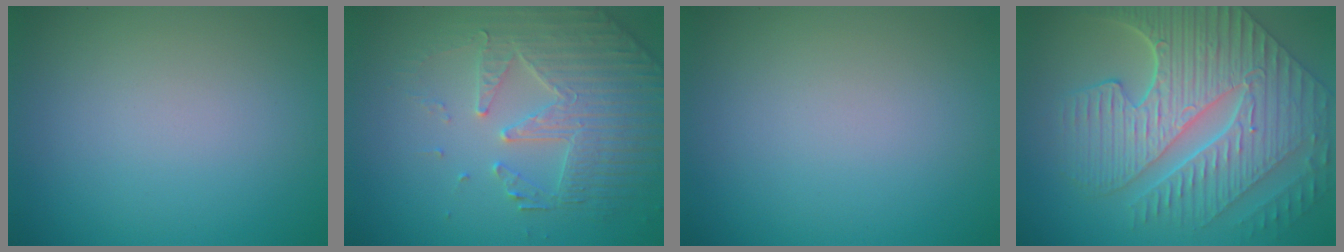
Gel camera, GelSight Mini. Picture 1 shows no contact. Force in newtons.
{"total": 4.3, "press": 4.1, "slide": 1.3}
{"total": 0.0}
{"total": 10.0, "press": 7.1, "slide": 7.0}